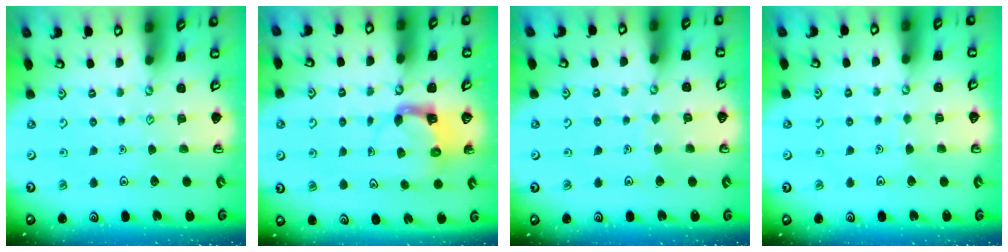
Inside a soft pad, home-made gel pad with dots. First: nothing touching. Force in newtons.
{"total": 4.0, "press": 3.9, "slide": 0.4}
{"total": 2.8, "press": 2.8, "slide": 0.1}
{"total": 1.3, "press": 1.3, "slide": 0.1}